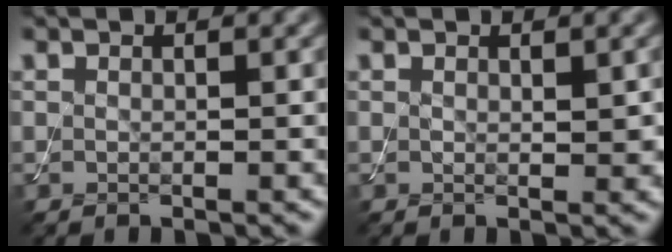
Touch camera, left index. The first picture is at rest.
{"total": 1.1, "force": [0.3, 0.5, 0.9], "torque": [-0.012, -0.004, 0.006]}